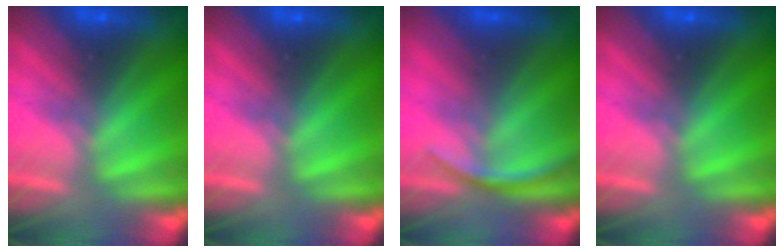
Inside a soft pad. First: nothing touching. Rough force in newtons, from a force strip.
{"total": 0.0}
{"total": 2.9}
{"total": 0.0}